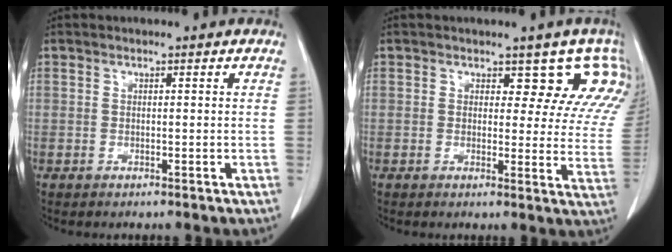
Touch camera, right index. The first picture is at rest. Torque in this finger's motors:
{"motor_torque": [0.19, 0.29, 0.08, 0.00]}